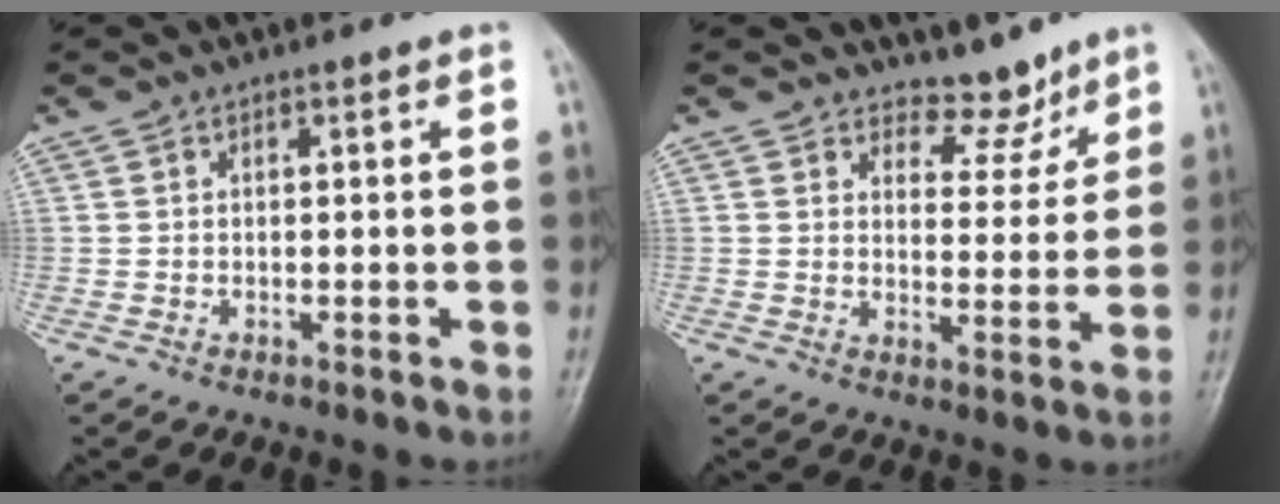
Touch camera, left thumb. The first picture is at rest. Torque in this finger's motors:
{"motor_torque": [0.16, 0.20, -0.34, 0.14, -0.05]}